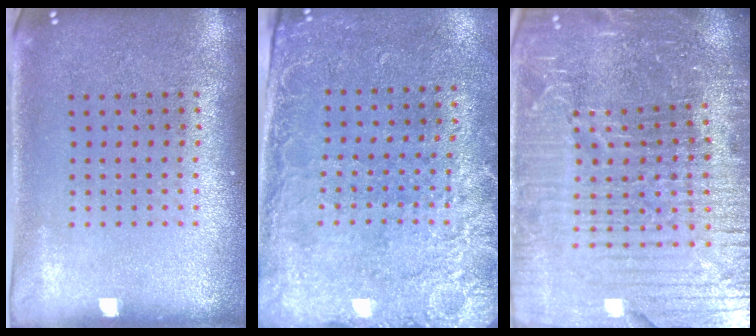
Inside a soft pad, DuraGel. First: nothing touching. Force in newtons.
{"total": 2.6, "press": 2.2, "slide": 1.4}
{"total": 6.9, "press": 6.0, "slide": 3.4}